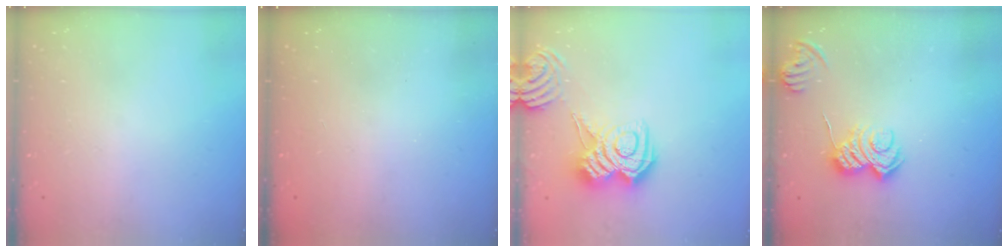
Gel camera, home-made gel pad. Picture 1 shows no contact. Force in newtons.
{"total": 2.3, "press": 2.1, "slide": 0.8}
{"total": 11.2, "press": 11.1, "slide": 0.8}
{"total": 7.8, "press": 7.7, "slide": 0.9}